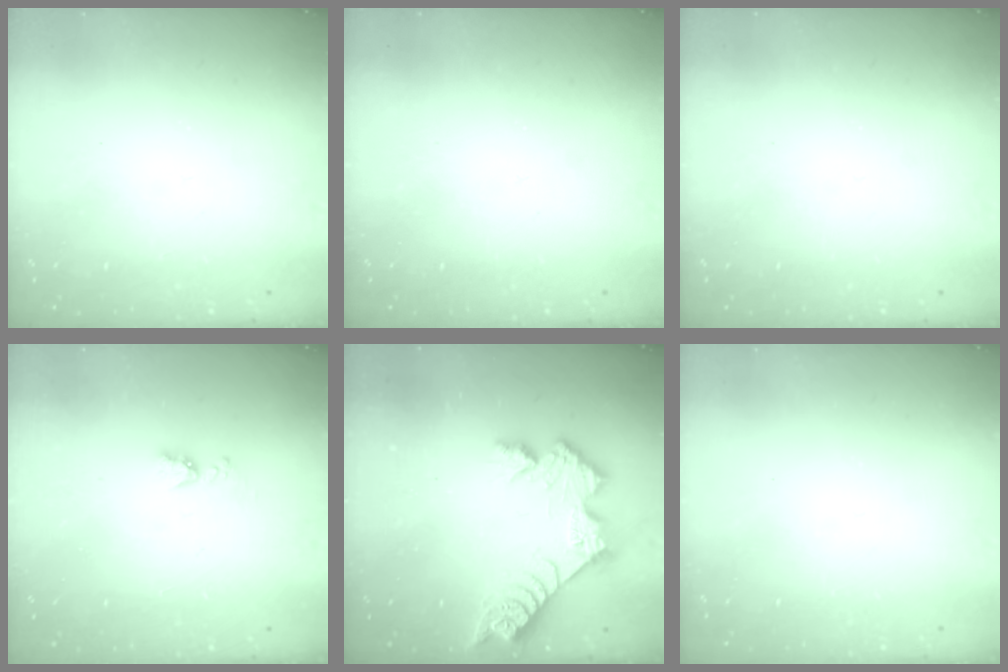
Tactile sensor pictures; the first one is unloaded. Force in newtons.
{"total": 0.0}
{"total": 0.0}
{"total": 5.8, "press": 5.8, "slide": 0.7}
{"total": 11.3, "press": 11.3, "slide": 0.4}
{"total": 0.0}